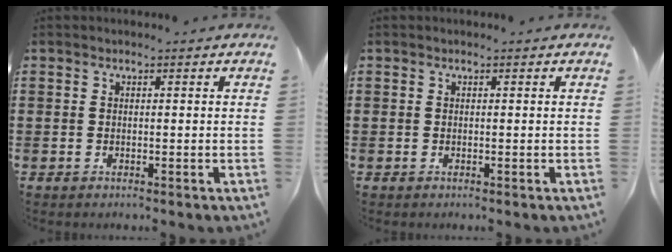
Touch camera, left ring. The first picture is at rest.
{"total": 0.0}